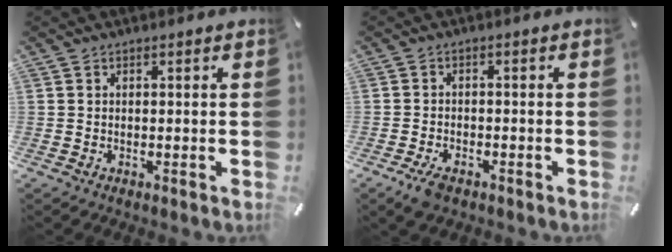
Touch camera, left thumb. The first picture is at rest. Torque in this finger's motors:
{"motor_torque": [0.01, 0.66, 0.06, 0.07, 0.02]}